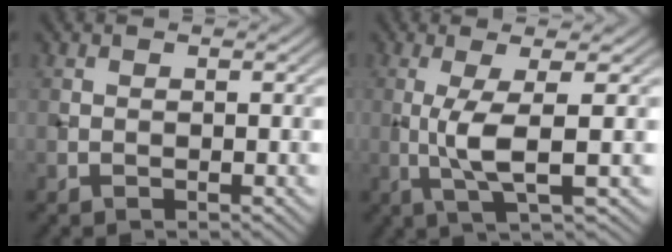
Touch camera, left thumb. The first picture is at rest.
{"total": 5.2, "force": [0.0, 0.6, 5.2], "torque": [-0.107, 0.007, -0.002]}